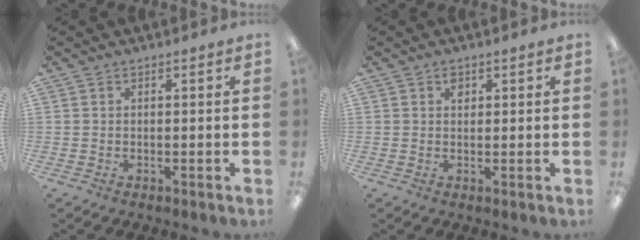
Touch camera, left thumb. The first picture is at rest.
{"total": 1.8, "force": [0.9, 1.3, 0.8], "torque": [-0.001, -0.003, 0.012]}